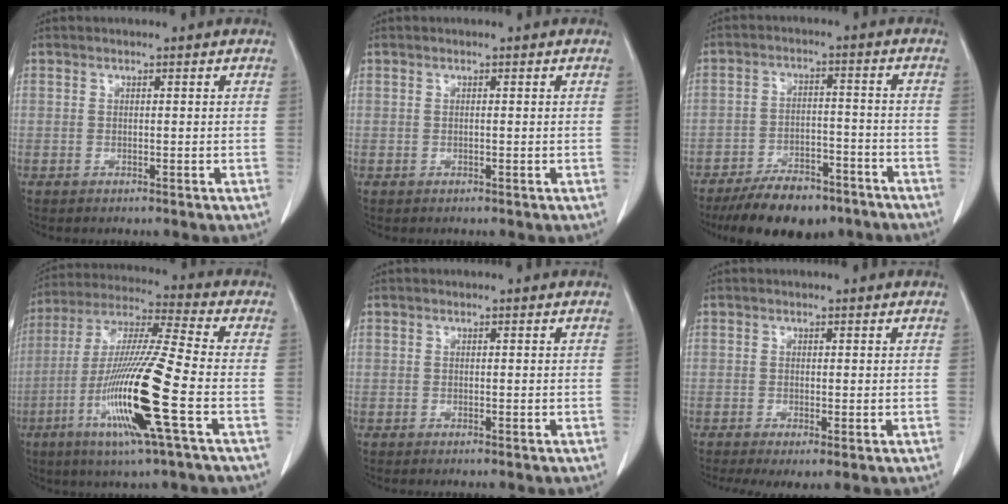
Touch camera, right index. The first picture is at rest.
{"total": 0.0}
{"total": 12.3, "force": [-9.7, 4.8, 5.8], "torque": [-0.086, 0.006, -0.150]}
{"total": 17.7, "force": [-6.0, -0.3, 16.7], "torque": [-0.347, -0.023, -0.118]}
{"total": 0.9, "force": [-0.7, -0.1, 0.5], "torque": [-0.010, 0.000, -0.007]}
{"total": 4.3, "force": [-2.5, 1.0, 3.4], "torque": [-0.057, -0.016, -0.041]}